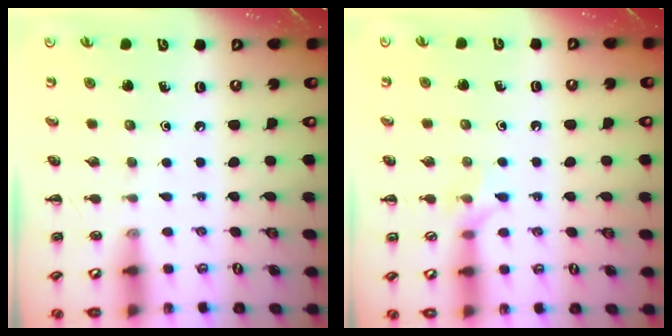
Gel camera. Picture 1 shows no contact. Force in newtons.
{"total": 5.6, "press": 5.5, "slide": 0.6}